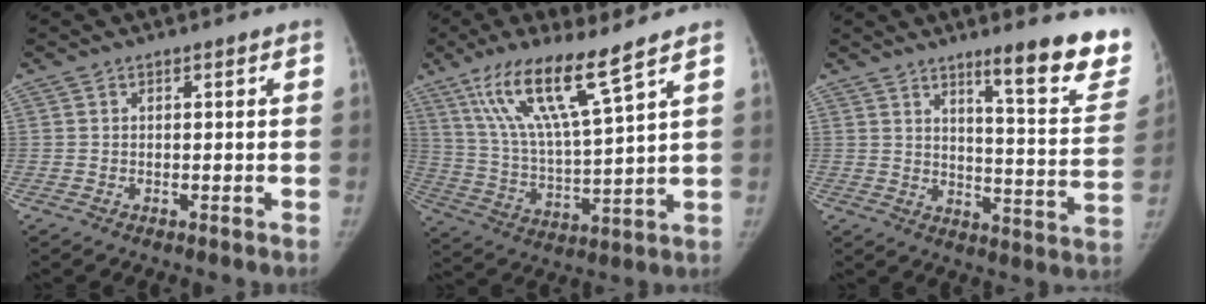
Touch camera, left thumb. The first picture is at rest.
{"total": 15.4, "force": [9.8, 1.5, 11.8], "torque": [-0.222, -0.048, 0.196]}
{"total": 17.1, "force": [11.6, 2.5, 12.3], "torque": [-0.119, -0.086, 0.162]}